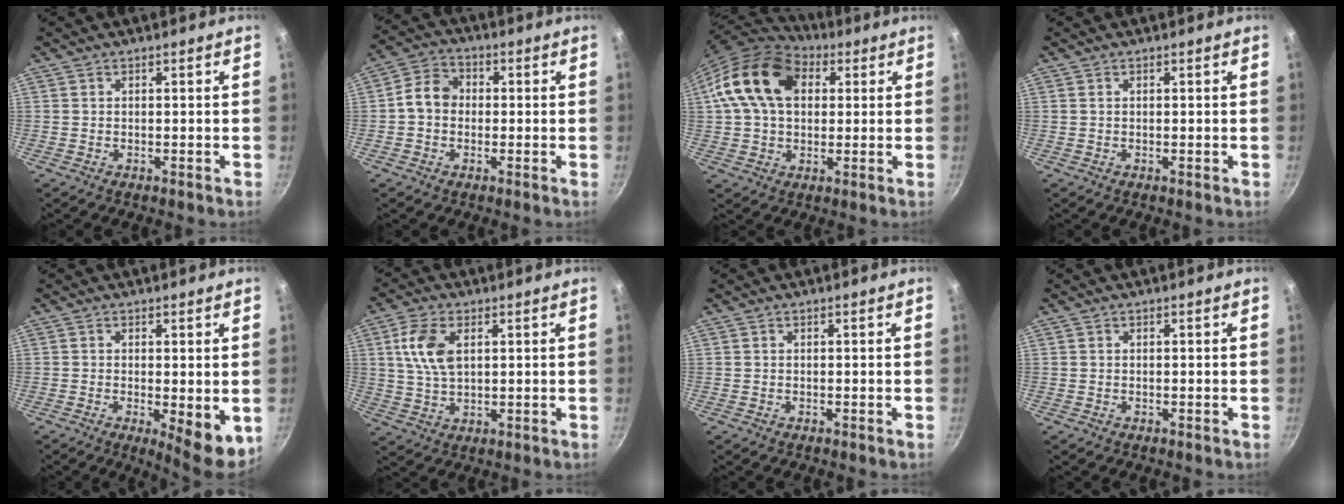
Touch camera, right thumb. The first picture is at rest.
{"total": 6.5, "force": [-0.2, 5.4, 3.7], "torque": [-0.041, 0.019, -0.021]}
{"total": 16.8, "force": [4.1, 11.8, 11.2], "torque": [-0.181, 0.018, 0.059]}
{"total": 0.0}
{"total": 7.4, "force": [-0.8, 2.5, 6.9], "torque": [-0.084, -0.015, -0.005]}
{"total": 8.4, "force": [2.3, 4.8, 6.6], "torque": [-0.126, -0.003, 0.044]}
{"total": 0.0}
{"total": 0.0}